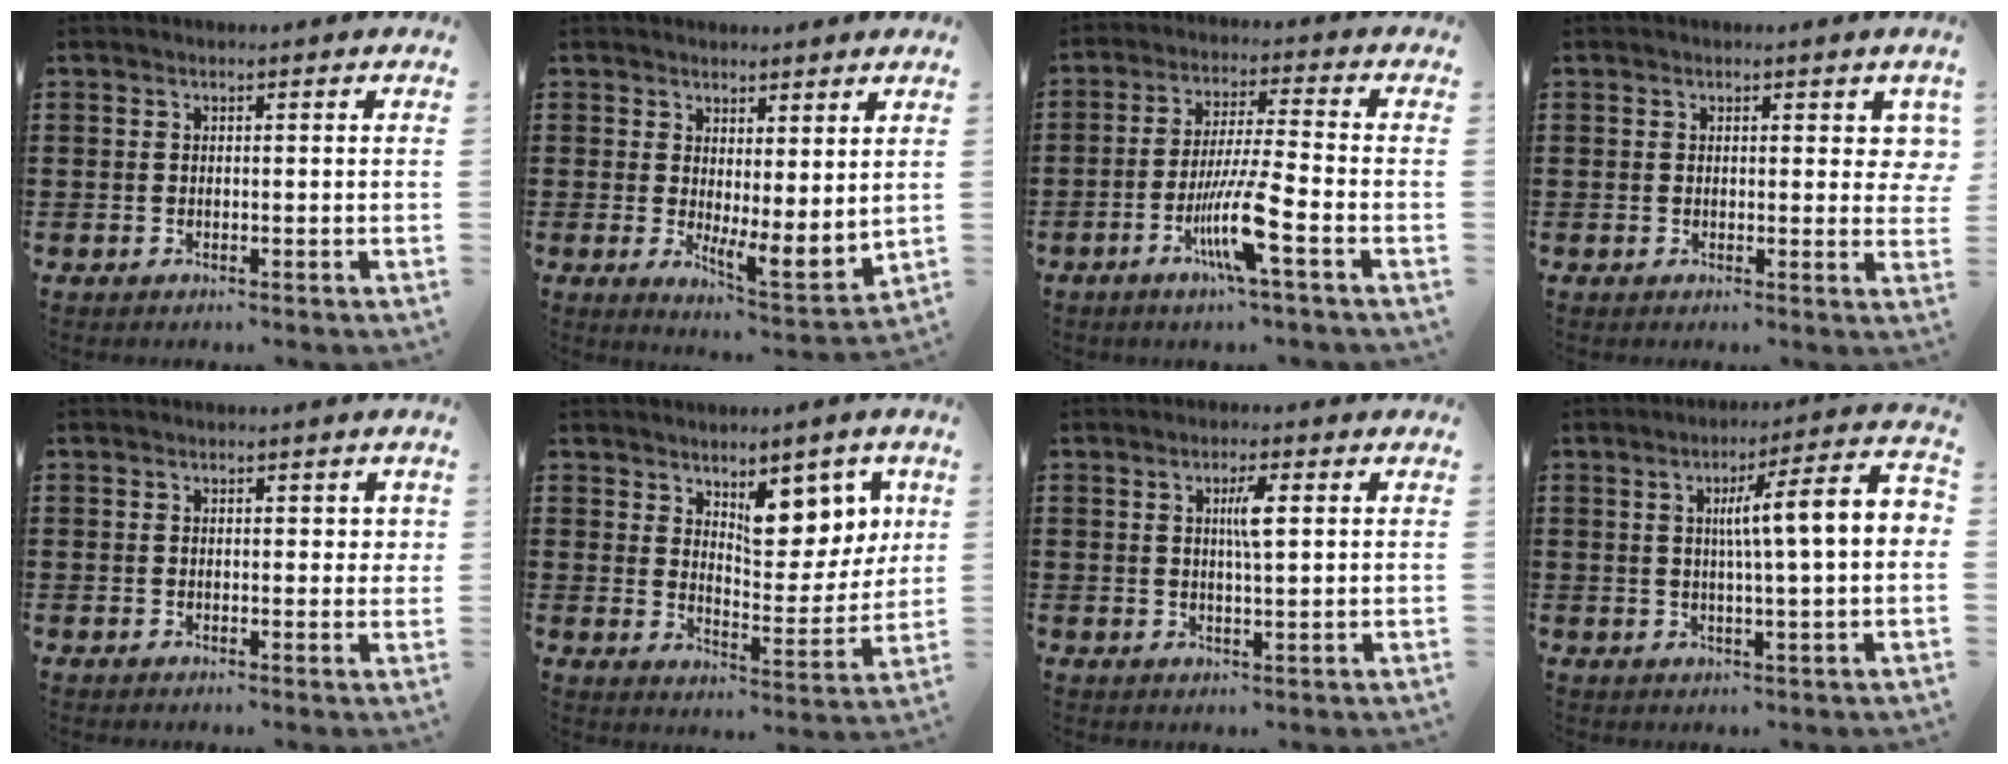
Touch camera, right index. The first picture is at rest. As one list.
[{"total": 3.1, "force": [1.6, 0.9, 2.5], "torque": [-0.046, -0.020, 0.028]}, {"total": 9.4, "force": [-4.2, 0.4, 8.4], "torque": [-0.169, -0.013, -0.082]}, {"total": 2.0, "force": [0.8, 1.1, 1.5], "torque": [-0.007, -0.003, 0.008]}, {"total": 1.3, "force": [0.5, 0.8, 0.8], "torque": [-0.009, 0.004, 0.007]}, {"total": 8.8, "force": [5.2, 4.3, 5.6], "torque": [-0.081, -0.027, 0.085]}, {"total": 3.8, "force": [0.9, 0.7, 3.6], "torque": [-0.065, 0.003, 0.009]}, {"total": 8.9, "force": [1.0, 0.4, 8.8], "torque": [-0.149, -0.007, 0.005]}]